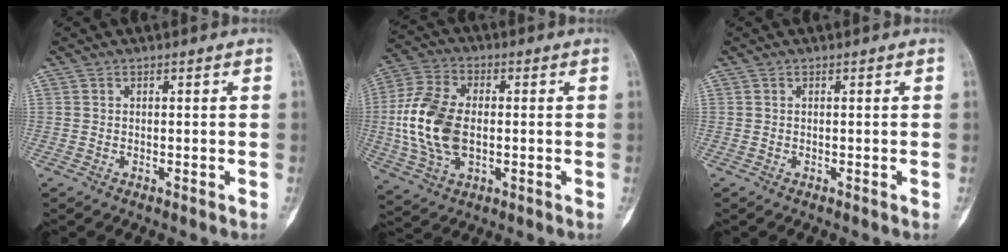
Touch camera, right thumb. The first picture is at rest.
{"total": 14.7, "force": [-0.5, 9.0, 11.7], "torque": [-0.247, 0.008, -0.009]}
{"total": 0.0}